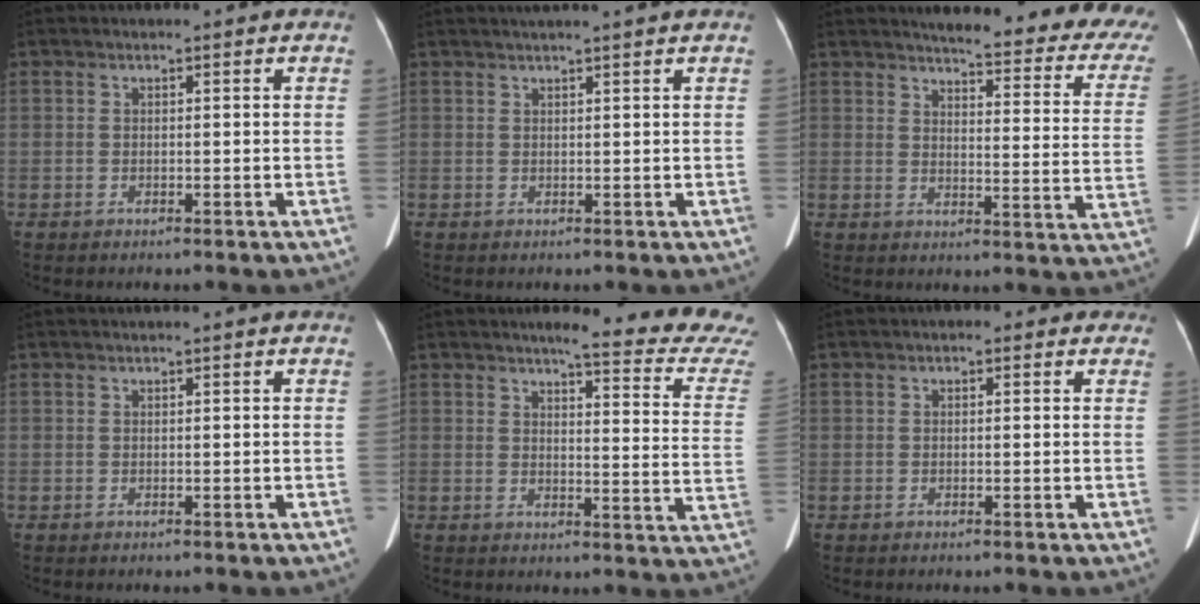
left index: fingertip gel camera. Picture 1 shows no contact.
{"total": 2.7, "force": [2.2, -0.7, 1.4], "torque": [-0.014, 0.020, 0.039]}
{"total": 20.4, "force": [17.9, 2.9, 9.3], "torque": [-0.099, -0.075, 0.184]}
{"total": 0.7, "force": [0.6, -0.2, 0.4], "torque": [-0.011, 0.012, 0.018]}
{"total": 16.3, "force": [15.1, -0.2, 6.2], "torque": [-0.070, -0.096, 0.155]}
{"total": 1.7, "force": [0.7, 1.2, 0.9], "torque": [-0.003, 0.010, 0.000]}